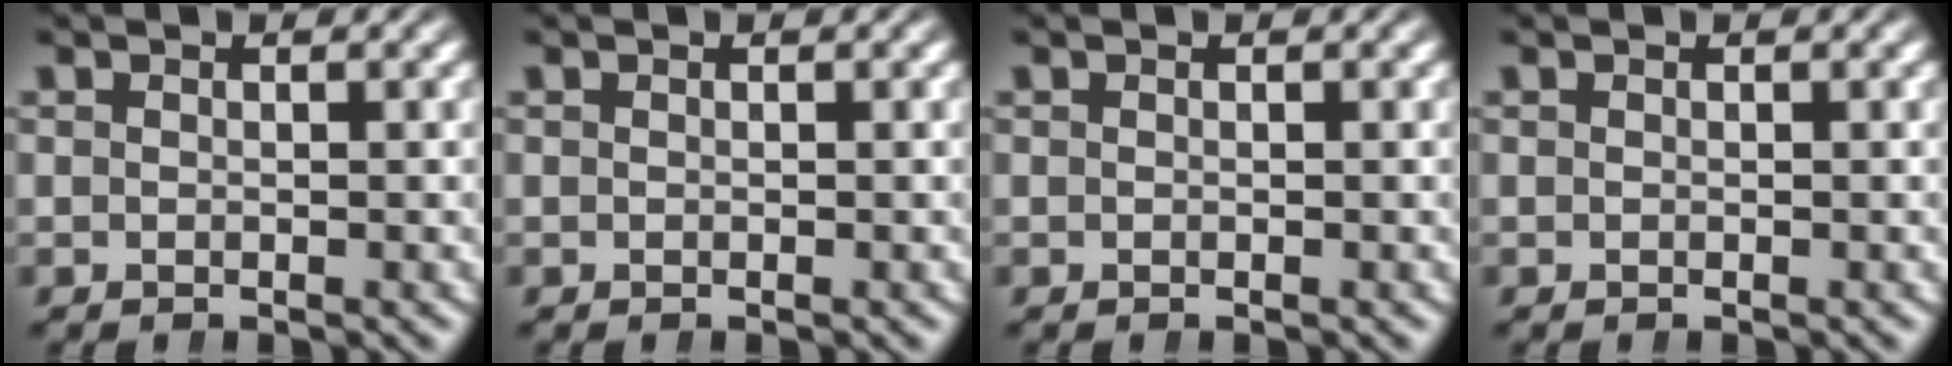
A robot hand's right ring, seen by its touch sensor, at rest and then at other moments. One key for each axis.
{"total": 0.0}
{"total": 0.0}
{"total": 0.0}